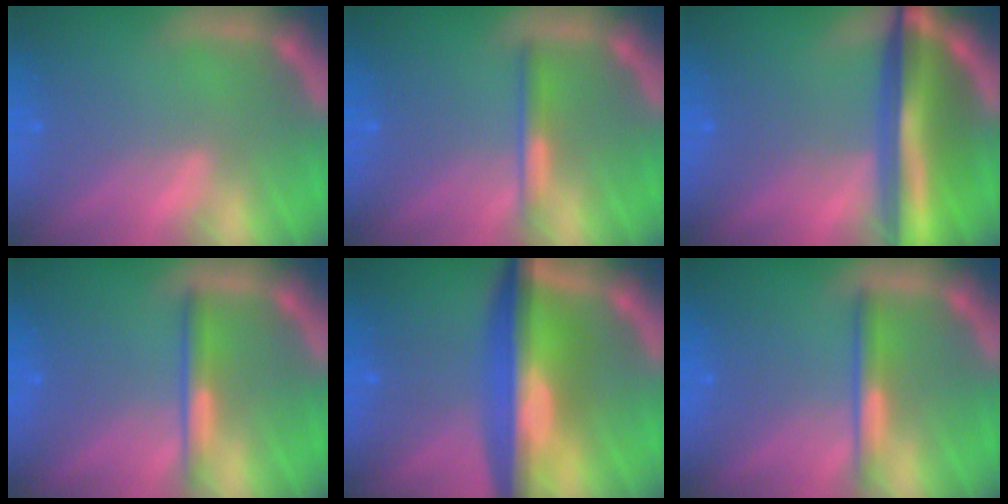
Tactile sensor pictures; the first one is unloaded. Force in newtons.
{"total": 1.9}
{"total": 9.4}
{"total": 2.4}
{"total": 10.1}
{"total": 2.4}